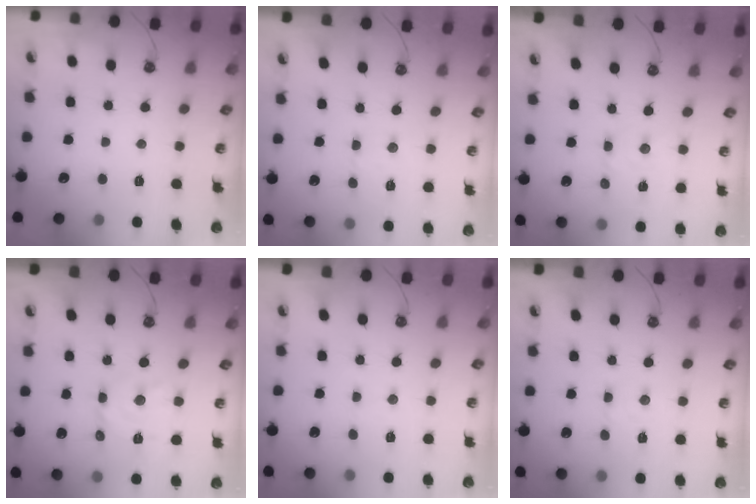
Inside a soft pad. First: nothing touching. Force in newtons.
{"total": 2.5, "press": 2.4, "slide": 0.6}
{"total": 2.6, "press": 2.6, "slide": 0.3}
{"total": 11.6, "press": 11.6, "slide": 0.8}
{"total": 2.0, "press": 2.0, "slide": 0.4}
{"total": 2.8, "press": 2.7, "slide": 0.4}